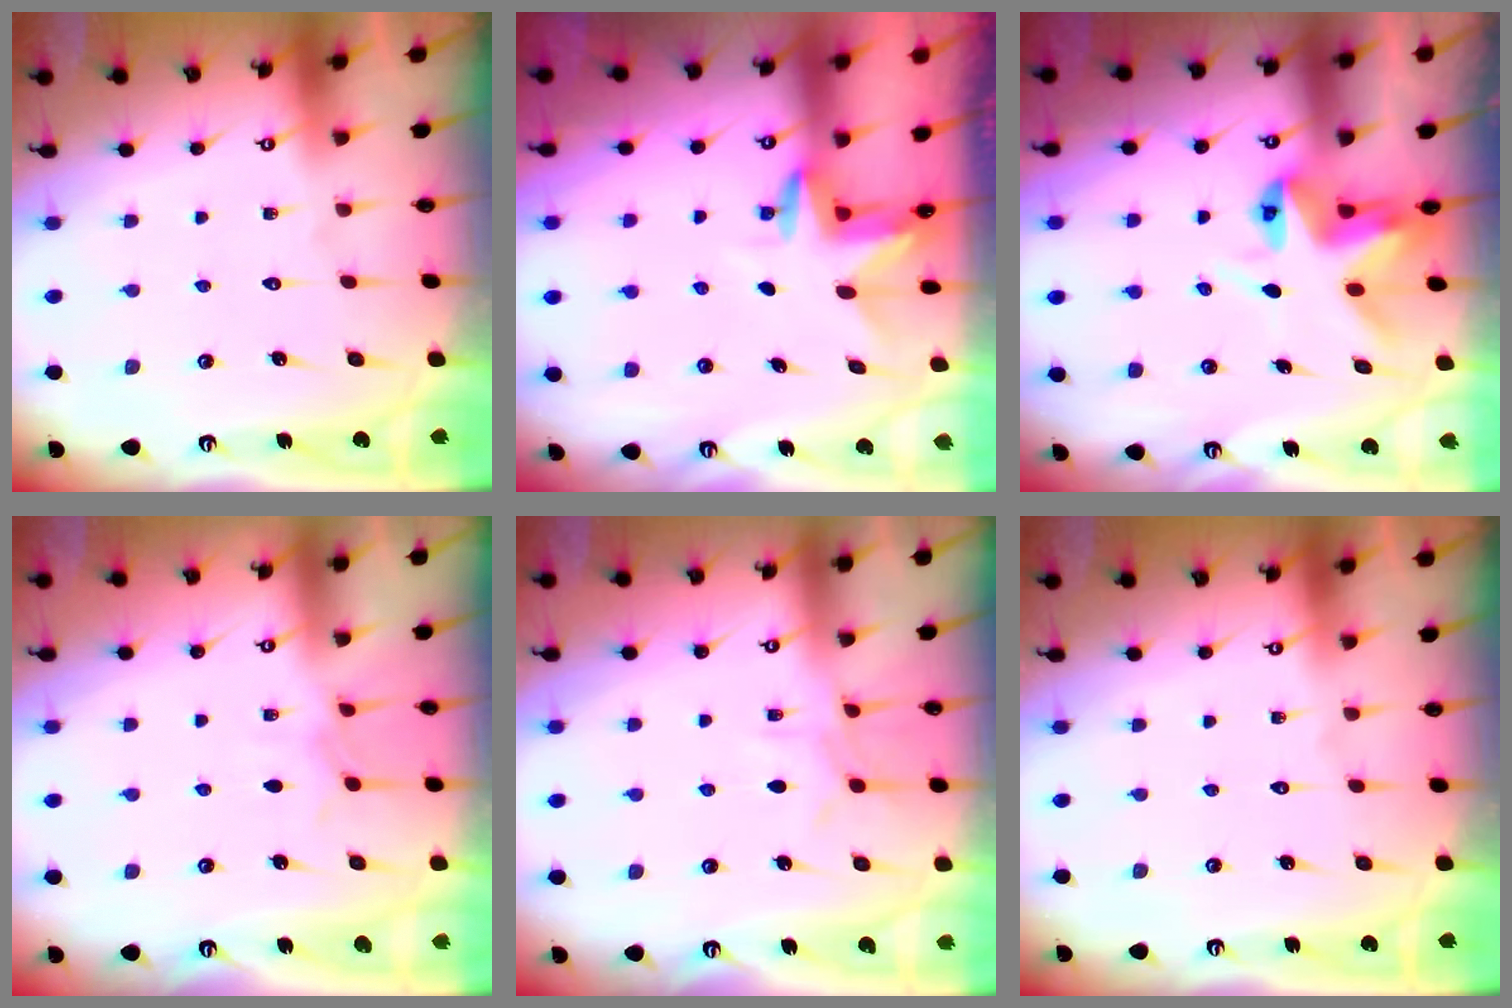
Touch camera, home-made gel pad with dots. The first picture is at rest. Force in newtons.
{"total": 3.4, "press": 3.4, "slide": 0.3}
{"total": 6.3, "press": 6.3, "slide": 0.5}
{"total": 4.0, "press": 3.9, "slide": 0.7}
{"total": 5.4, "press": 5.4, "slide": 0.6}
{"total": 0.0}